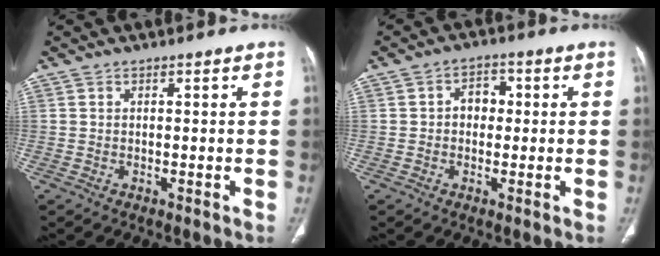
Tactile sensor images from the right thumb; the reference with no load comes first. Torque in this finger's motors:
{"motor_torque": [-0.24, 0.43, 0.74, 0.15, -0.01]}